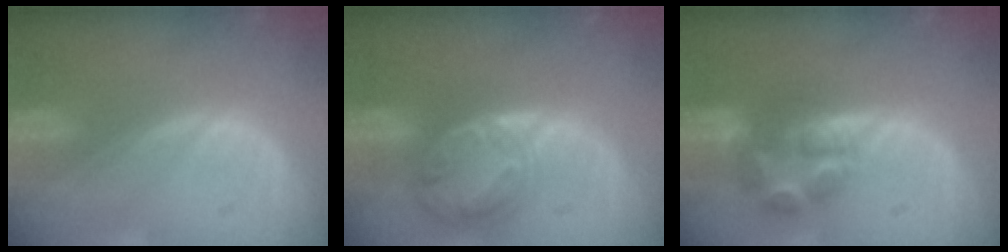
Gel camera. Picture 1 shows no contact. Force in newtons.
{"total": 8.5, "press": 7.2, "slide": 4.5}
{"total": 6.8, "press": 6.5, "slide": 2.1}